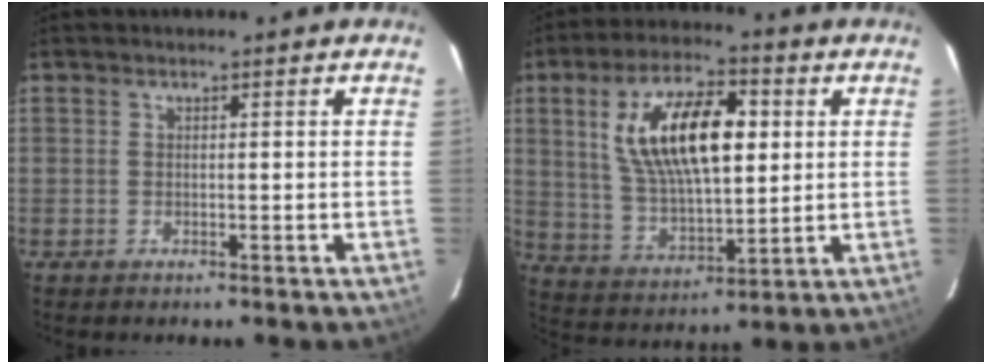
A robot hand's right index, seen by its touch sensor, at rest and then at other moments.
{"total": 17.3, "force": [4.3, 7.5, 15.0], "torque": [-0.277, 0.016, 0.088]}